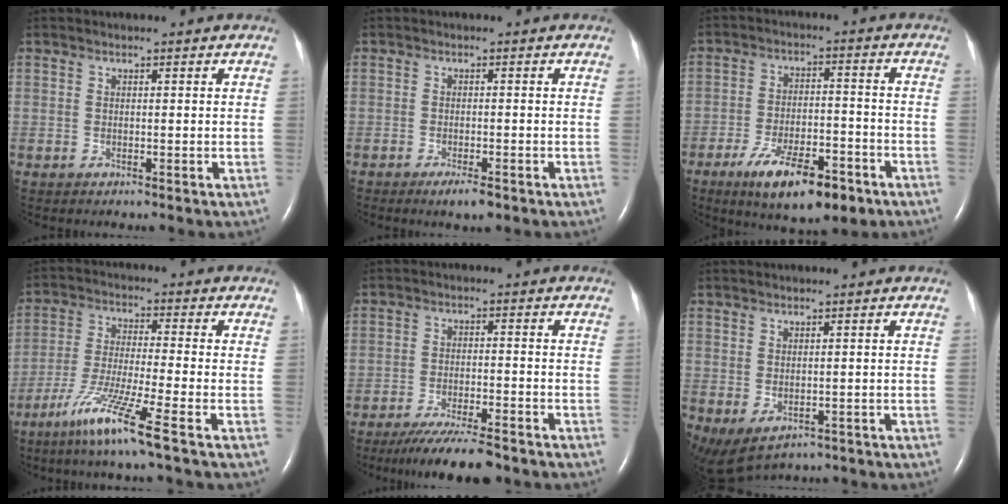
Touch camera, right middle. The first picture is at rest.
{"total": 2.5, "force": [-1.6, 0.4, 1.8], "torque": [-0.028, -0.003, -0.026]}
{"total": 12.2, "force": [-7.4, 3.9, 9.0], "torque": [-0.149, -0.008, -0.113]}
{"total": 9.8, "force": [-6.0, -1.4, 7.6], "torque": [-0.151, -0.036, -0.121]}
{"total": 9.3, "force": [-7.8, 0.6, 5.1], "torque": [-0.080, -0.023, -0.126]}
{"total": 6.8, "force": [-3.0, 4.0, 4.7], "torque": [-0.084, -0.007, -0.036]}